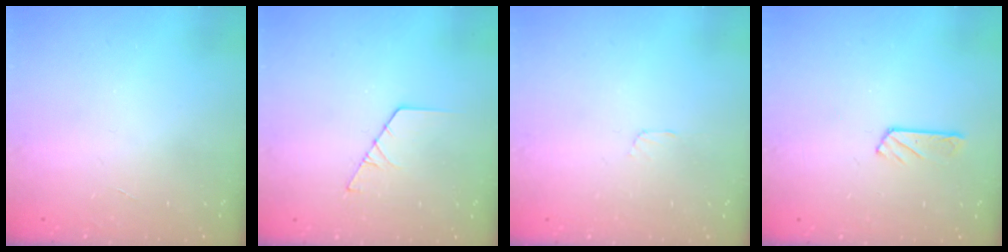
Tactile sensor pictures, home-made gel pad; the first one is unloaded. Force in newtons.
{"total": 2.1, "press": 2.1, "slide": 0.1}
{"total": 2.9, "press": 2.9, "slide": 0.4}
{"total": 2.9, "press": 2.9, "slide": 0.3}